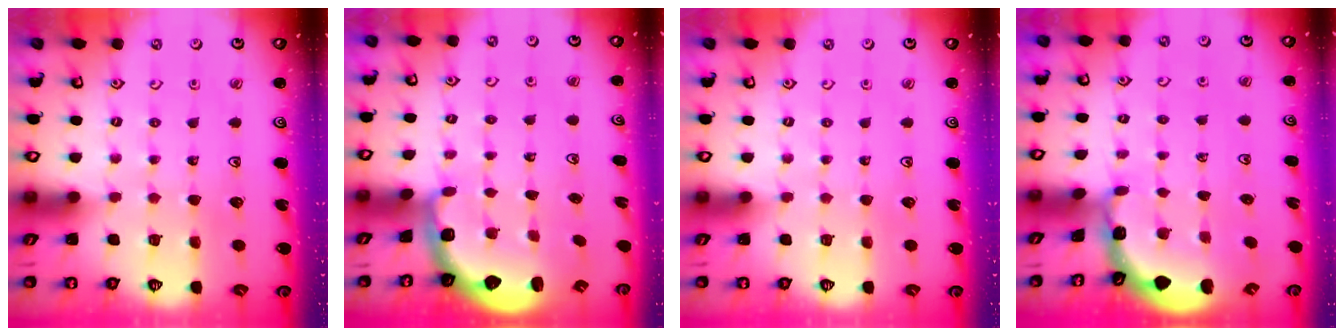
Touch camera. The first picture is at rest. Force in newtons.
{"total": 2.8, "press": 1.7, "slide": 2.2}
{"total": 0.0}
{"total": 1.2, "press": 1.2, "slide": 0.1}